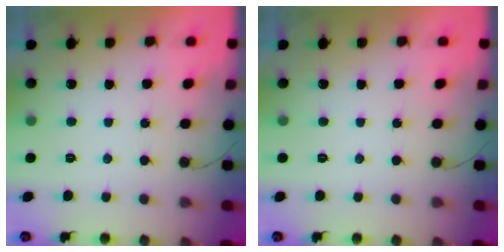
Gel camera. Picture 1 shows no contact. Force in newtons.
{"total": 0.0}